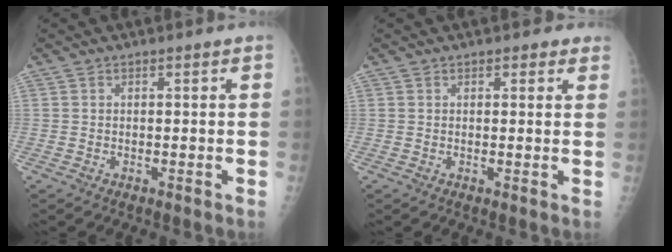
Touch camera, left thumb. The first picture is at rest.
{"total": 2.0, "force": [1.4, 1.3, 0.6], "torque": [0.013, -0.005, 0.010]}